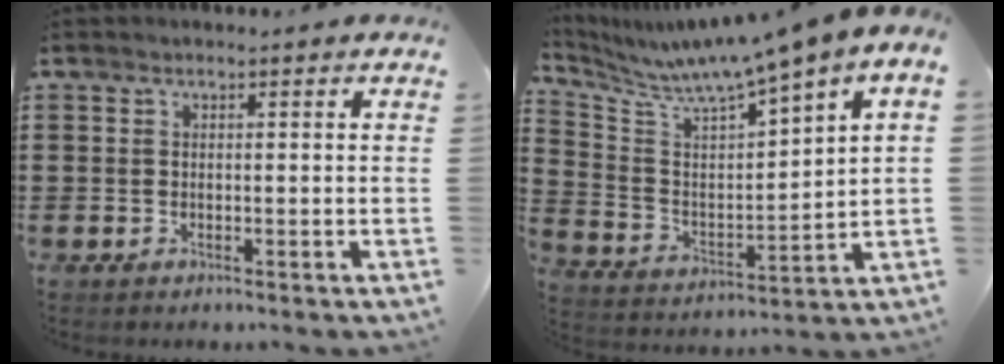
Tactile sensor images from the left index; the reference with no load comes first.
{"total": 6.1, "force": [5.3, -0.5, 3.0], "torque": [-0.085, -0.050, 0.078]}